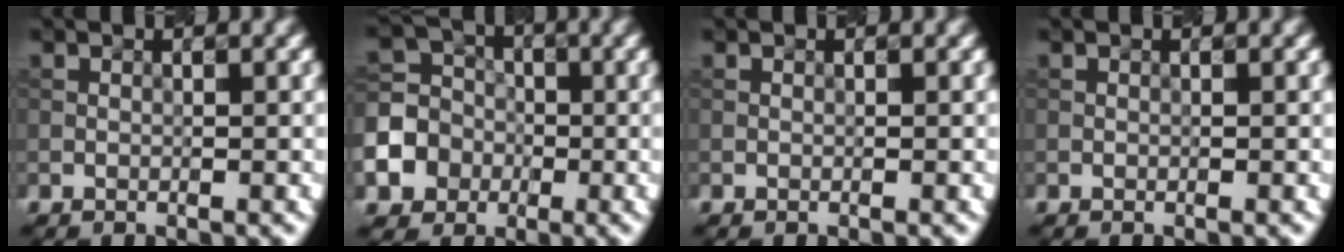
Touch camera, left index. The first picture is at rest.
{"total": 7.2, "force": [-2.8, 6.3, 1.9], "torque": [-0.043, -0.011, -0.069]}
{"total": 0.0}
{"total": 0.0}